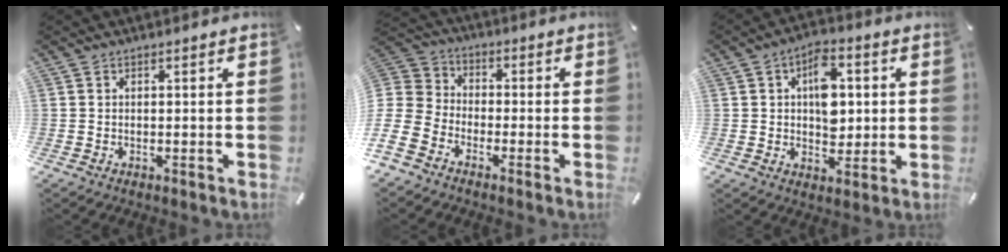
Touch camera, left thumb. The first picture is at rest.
{"total": 10.2, "force": [-6.1, 7.3, 3.8], "torque": [-0.099, 0.027, -0.119]}
{"total": 10.2, "force": [1.4, 7.1, 7.2], "torque": [-0.093, 0.003, 0.023]}